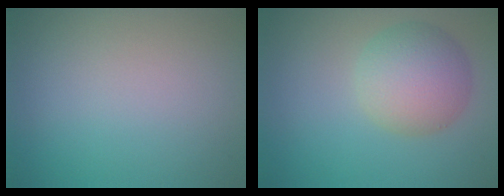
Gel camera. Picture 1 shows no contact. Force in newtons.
{"total": 5.2, "press": 5.2, "slide": 0.1}